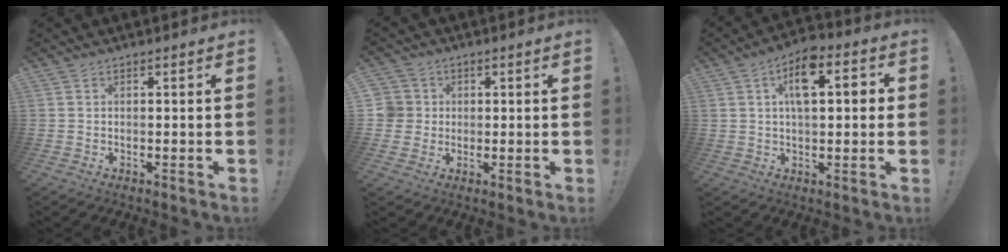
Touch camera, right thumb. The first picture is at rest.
{"total": 5.4, "force": [0.5, 5.2, 1.3], "torque": [-0.039, 0.002, 0.010]}
{"total": 10.7, "force": [2.6, 5.2, 8.9], "torque": [-0.126, 0.011, 0.042]}